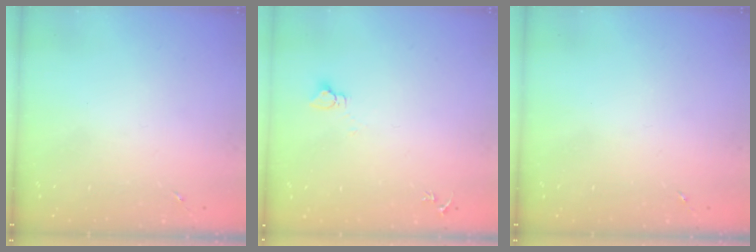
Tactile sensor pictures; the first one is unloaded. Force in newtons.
{"total": 2.7, "press": 2.7, "slide": 0.2}
{"total": 0.0}